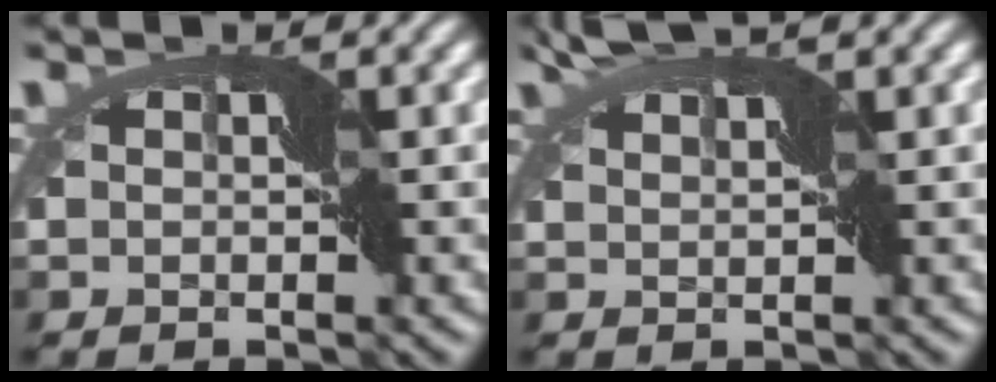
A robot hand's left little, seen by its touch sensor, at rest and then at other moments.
{"total": 2.6, "force": [2.4, -0.2, 0.9], "torque": [-0.029, 0.011, 0.043]}